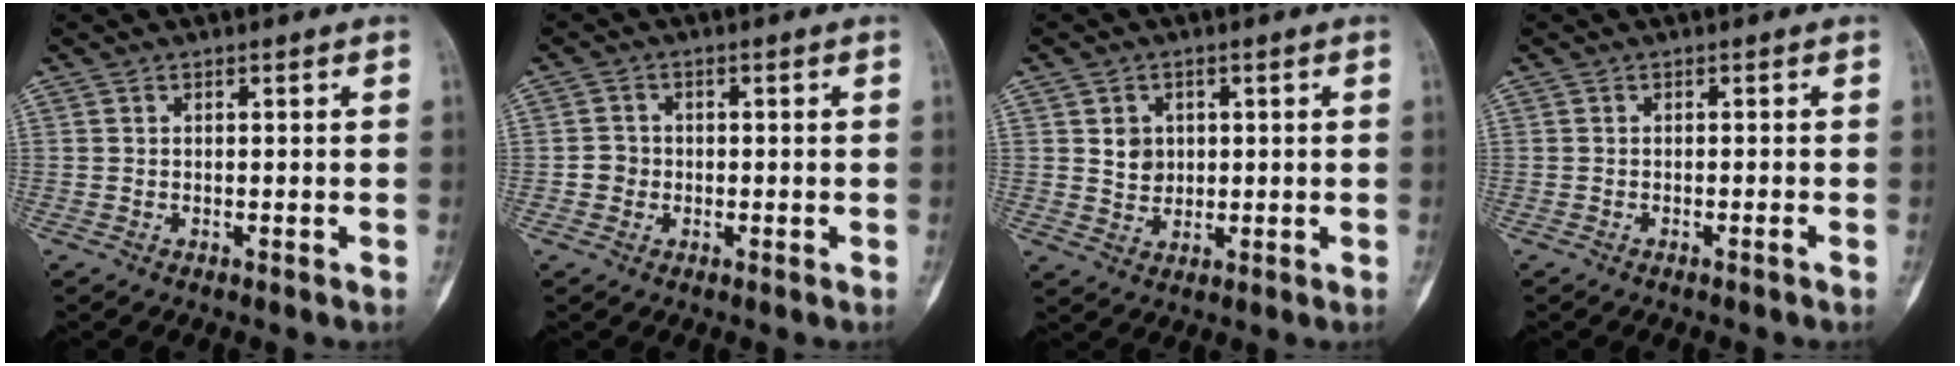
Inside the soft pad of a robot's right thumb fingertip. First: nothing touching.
{"total": 2.6, "force": [-0.6, 2.5, 0.6], "torque": [0.009, 0.009, -0.015]}
{"total": 4.4, "force": [0.8, 3.9, 1.9], "torque": [-0.005, -0.003, 0.019]}
{"total": 0.5, "force": [-0.4, -0.1, 0.3], "torque": [-0.006, 0.005, -0.008]}